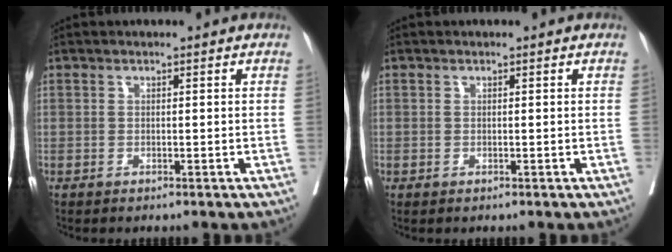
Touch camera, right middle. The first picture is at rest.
{"total": 0.0}